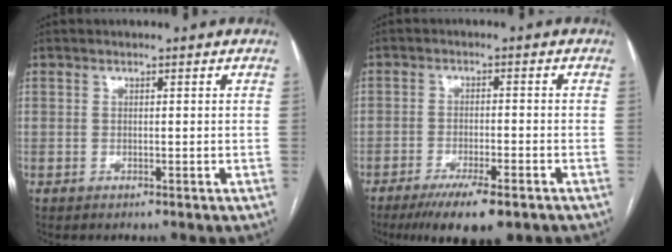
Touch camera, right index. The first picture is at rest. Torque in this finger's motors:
{"motor_torque": [0.37, -0.23, 0.14, 0.01]}